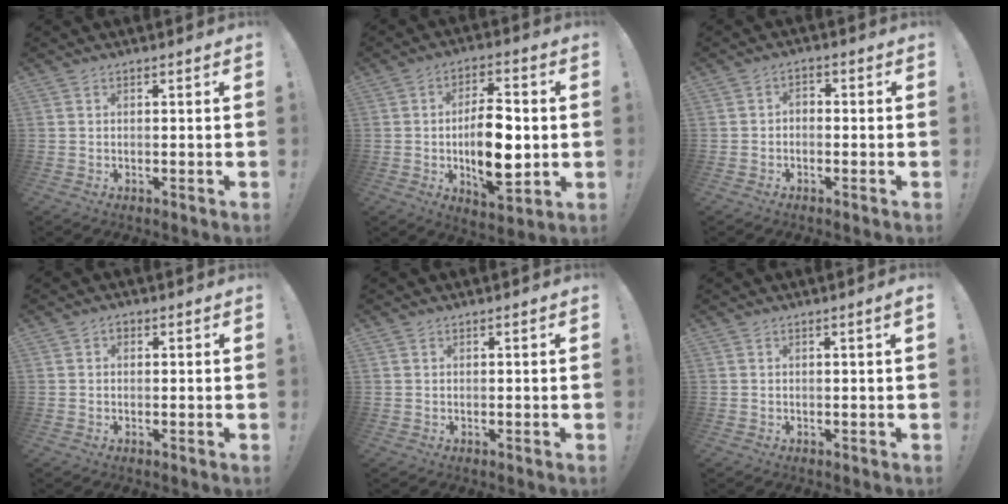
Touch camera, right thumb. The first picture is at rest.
{"total": 15.3, "force": [-1.1, 7.3, 13.3], "torque": [-0.229, 0.000, -0.023]}
{"total": 2.1, "force": [-1.5, 1.2, 0.9], "torque": [-0.019, 0.005, -0.030]}
{"total": 1.2, "force": [0.1, 1.0, 0.6], "torque": [-0.007, 0.003, 0.001]}
{"total": 0.7, "force": [0.5, 0.4, 0.2], "torque": [0.000, -0.002, 0.010]}
{"total": 1.6, "force": [0.6, -0.2, 1.4], "torque": [-0.018, -0.004, 0.008]}